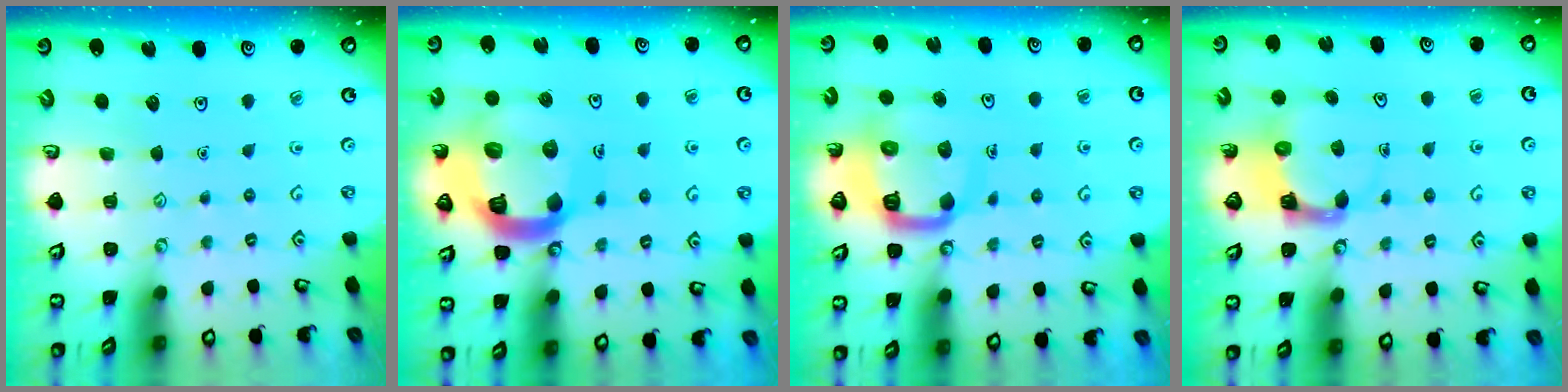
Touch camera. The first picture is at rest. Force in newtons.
{"total": 20.6, "press": 20.4, "slide": 2.4}
{"total": 12.1, "press": 12.0, "slide": 1.2}
{"total": 4.0, "press": 3.9, "slide": 0.4}